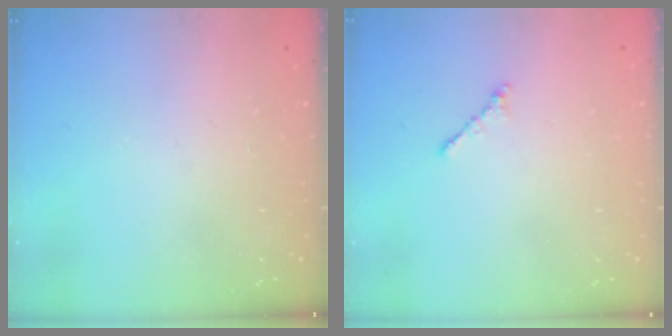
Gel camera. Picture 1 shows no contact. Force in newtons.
{"total": 0.9, "press": 0.7, "slide": 0.5}